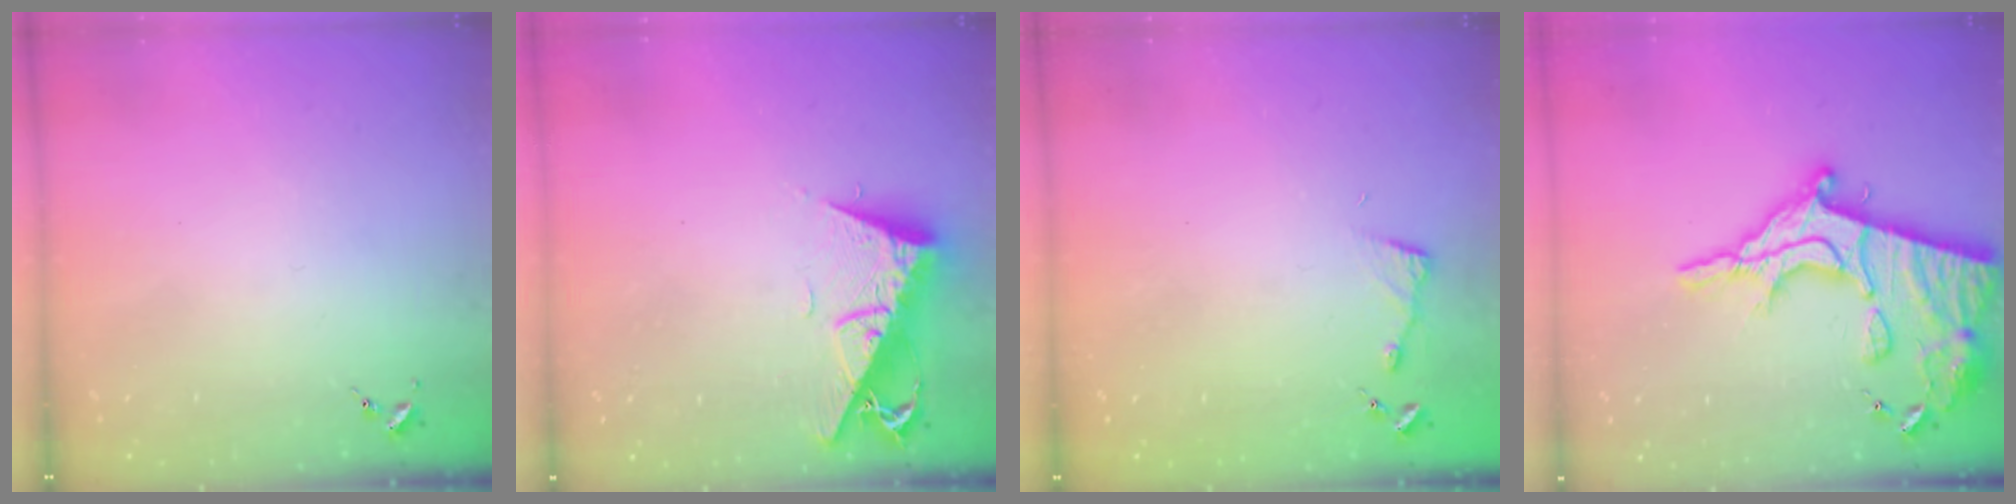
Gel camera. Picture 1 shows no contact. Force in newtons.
{"total": 13.5, "press": 13.5, "slide": 1.1}
{"total": 4.2, "press": 4.2, "slide": 0.5}
{"total": 24.8, "press": 24.7, "slide": 2.4}